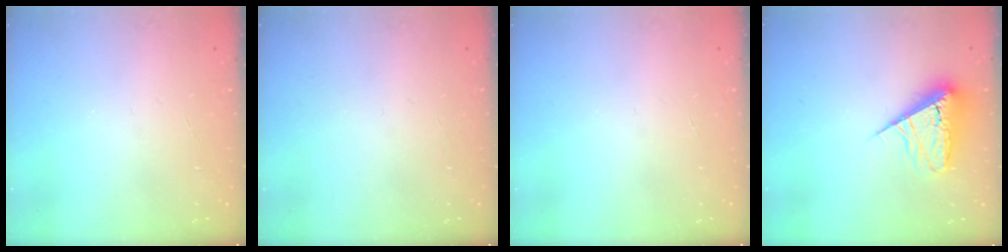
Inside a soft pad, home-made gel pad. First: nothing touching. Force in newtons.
{"total": 0.0}
{"total": 0.0}
{"total": 7.9, "press": 7.9, "slide": 1.0}